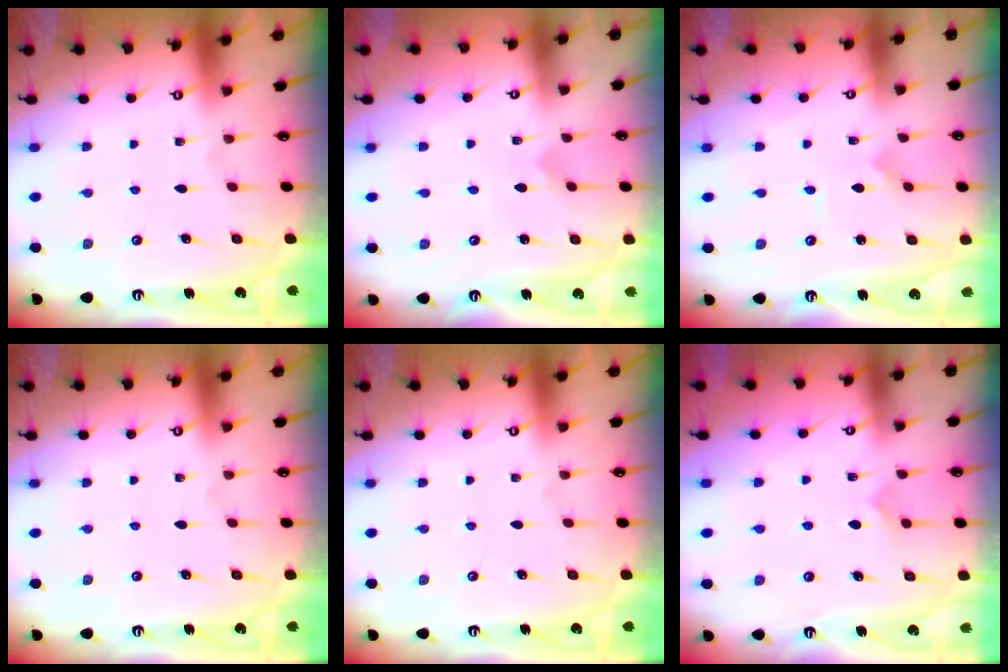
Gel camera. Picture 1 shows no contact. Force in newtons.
{"total": 0.7, "press": 0.7, "slide": 0.0}
{"total": 0.7, "press": 0.7, "slide": 0.1}
{"total": 0.0}
{"total": 0.0}
{"total": 5.8, "press": 5.8, "slide": 0.1}